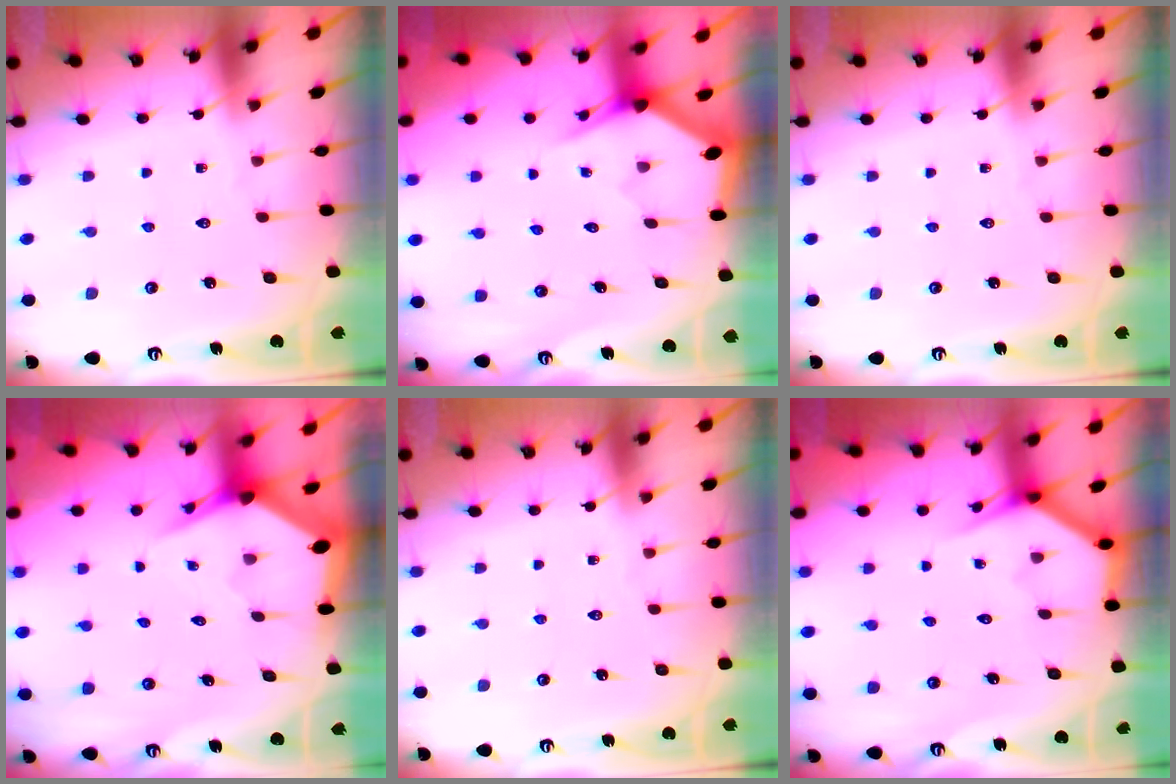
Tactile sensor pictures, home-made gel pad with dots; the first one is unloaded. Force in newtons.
{"total": 3.0, "press": 3.0, "slide": 0.1}
{"total": 0.0}
{"total": 3.6, "press": 3.6, "slide": 0.4}
{"total": 0.0}
{"total": 3.7, "press": 3.7, "slide": 0.2}